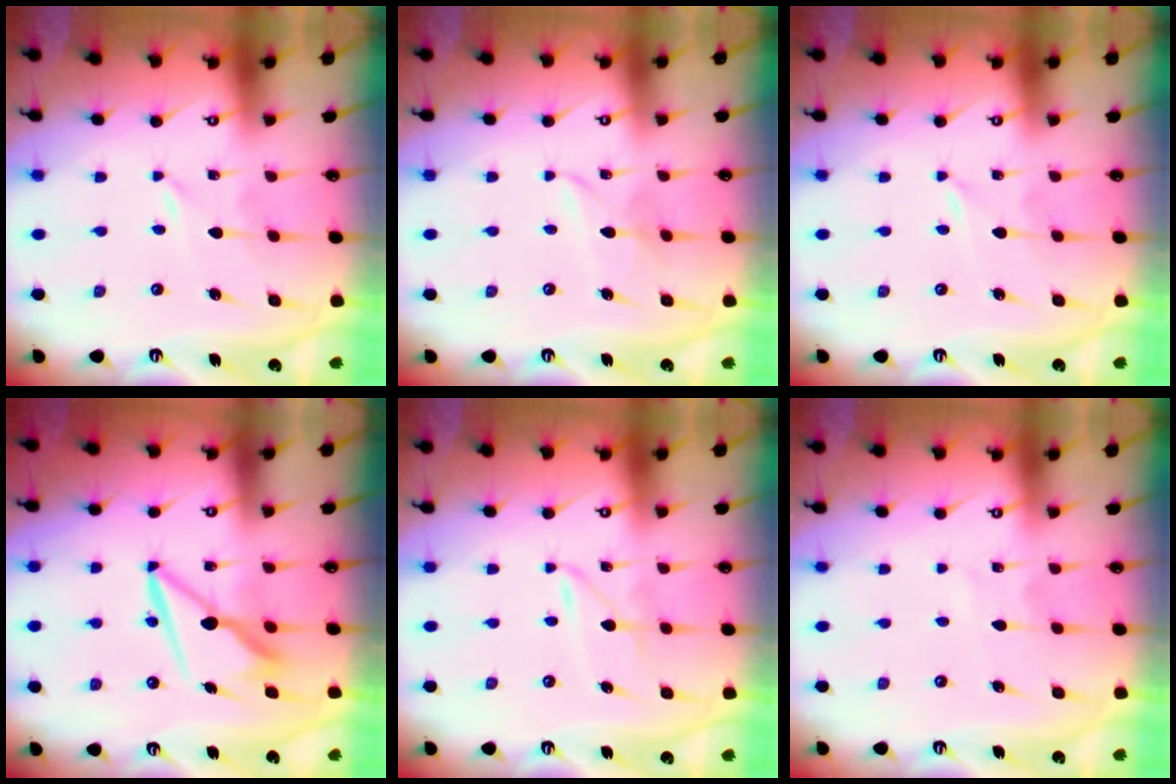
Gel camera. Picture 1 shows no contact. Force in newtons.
{"total": 3.0, "press": 3.0, "slide": 0.2}
{"total": 0.0}
{"total": 9.0, "press": 8.9, "slide": 1.3}
{"total": 1.6, "press": 1.6, "slide": 0.1}
{"total": 2.2, "press": 2.1, "slide": 0.3}